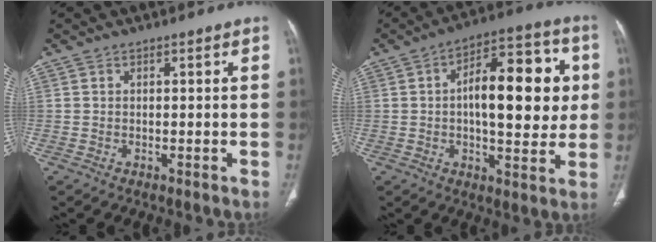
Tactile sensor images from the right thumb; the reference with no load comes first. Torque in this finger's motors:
{"motor_torque": [-0.38, 0.96, 0.41, 0.37, 0.15]}